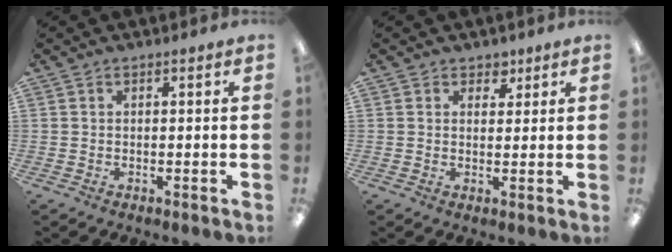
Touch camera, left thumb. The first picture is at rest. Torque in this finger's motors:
{"motor_torque": [0.15, 0.11, -0.05, -0.07, -0.03]}